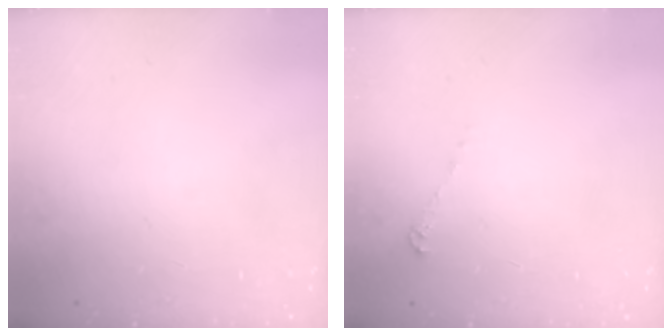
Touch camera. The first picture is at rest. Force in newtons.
{"total": 4.3, "press": 4.2, "slide": 0.6}